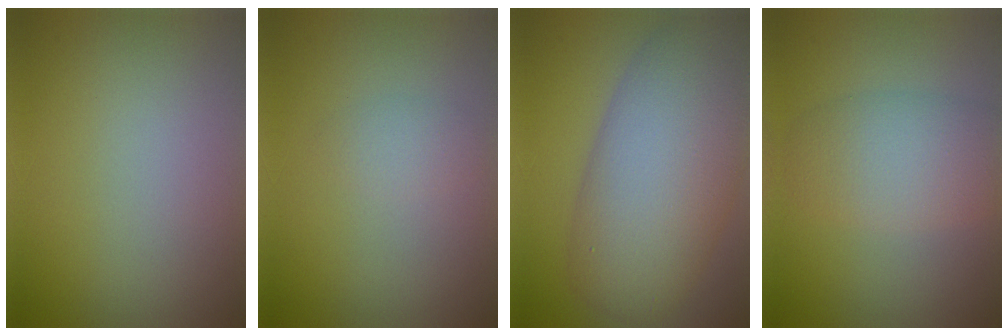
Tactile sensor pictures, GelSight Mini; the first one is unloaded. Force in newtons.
{"total": 1.4, "press": 1.4, "slide": 0.0}
{"total": 11.4, "press": 11.3, "slide": 0.8}
{"total": 4.8, "press": 4.8, "slide": 0.3}